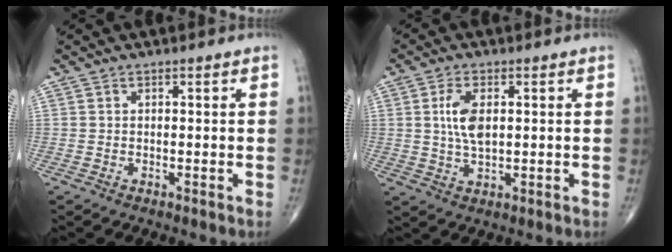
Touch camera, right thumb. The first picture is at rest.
{"total": 6.0, "force": [1.1, 2.9, 5.1], "torque": [-0.104, -0.004, 0.023]}